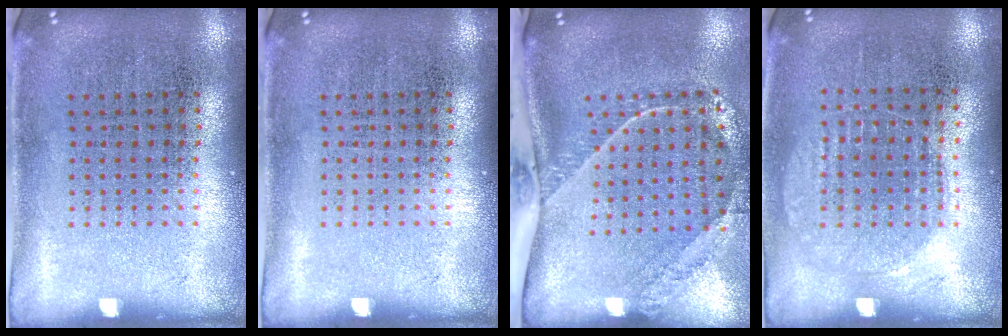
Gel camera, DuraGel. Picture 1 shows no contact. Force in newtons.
{"total": 0.0}
{"total": 2.5, "press": 1.7, "slide": 1.9}
{"total": 0.9, "press": 0.9, "slide": 0.3}